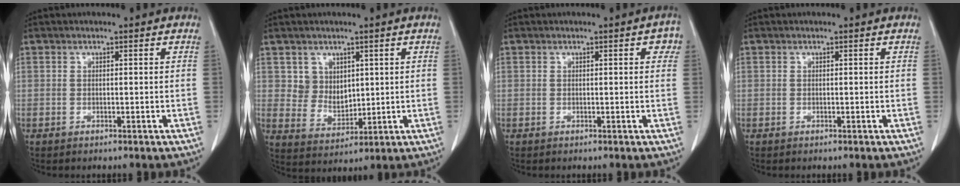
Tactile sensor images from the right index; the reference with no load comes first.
{"total": 5.1, "force": [2.2, 4.4, 1.5], "torque": [-0.028, 0.003, 0.051]}
{"total": 2.2, "force": [0.7, 0.6, 2.0], "torque": [-0.013, 0.005, 0.004]}
{"total": 0.0}